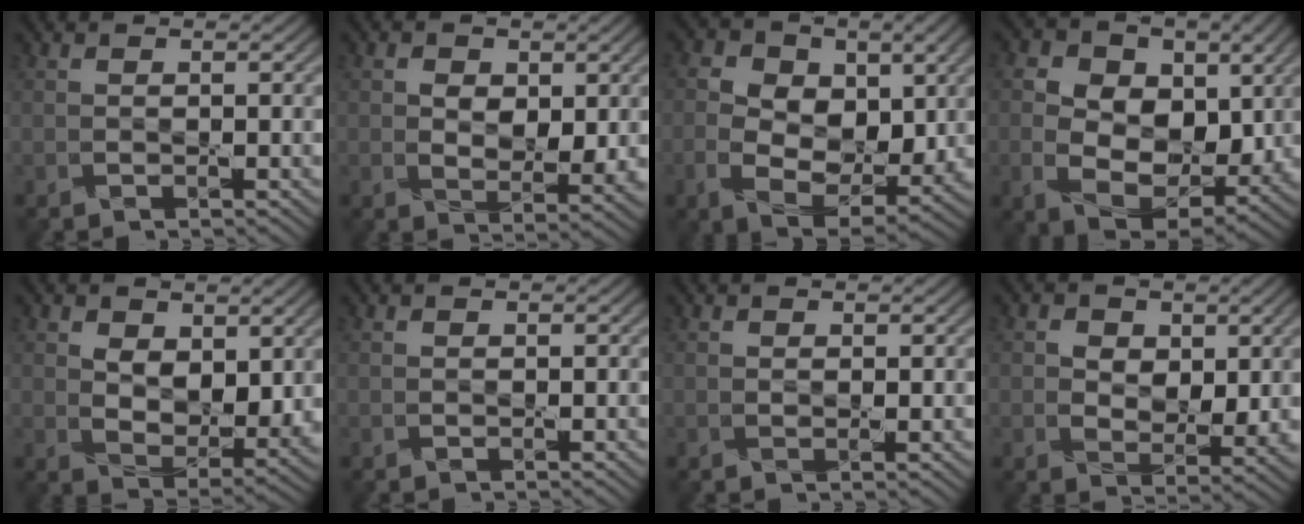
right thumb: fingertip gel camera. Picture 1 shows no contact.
{"total": 4.4, "force": [0.8, 3.0, 3.2], "torque": [-0.057, -0.011, 0.018]}
{"total": 10.2, "force": [0.7, 6.9, 7.5], "torque": [-0.149, -0.007, 0.009]}
{"total": 11.7, "force": [1.0, 8.5, 8.1], "torque": [-0.170, -0.011, 0.024]}
{"total": 6.7, "force": [2.1, 4.1, 4.9], "torque": [-0.095, -0.017, 0.041]}
{"total": 0.0}
{"total": 0.7, "force": [0.2, 0.4, 0.5], "torque": [-0.007, -0.003, 0.003]}
{"total": 4.7, "force": [1.2, 3.3, 3.1], "torque": [-0.055, -0.012, 0.020]}